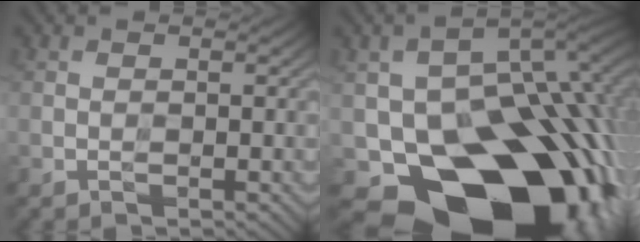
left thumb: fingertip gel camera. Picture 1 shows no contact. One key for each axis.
{"total": 23.1, "fx": -8.5, "fy": 16.3, "fz": 14.1, "tx": -0.203, "ty": -0.063, "tz": -0.101}